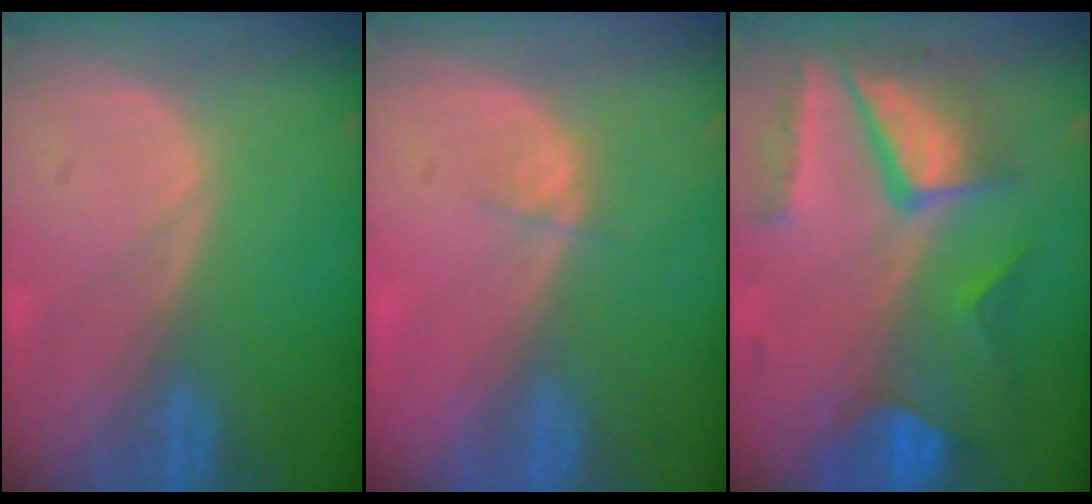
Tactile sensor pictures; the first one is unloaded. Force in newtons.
{"total": 1.1, "press": 1.0, "slide": 0.4}
{"total": 10.4, "press": 8.8, "slide": 5.5}